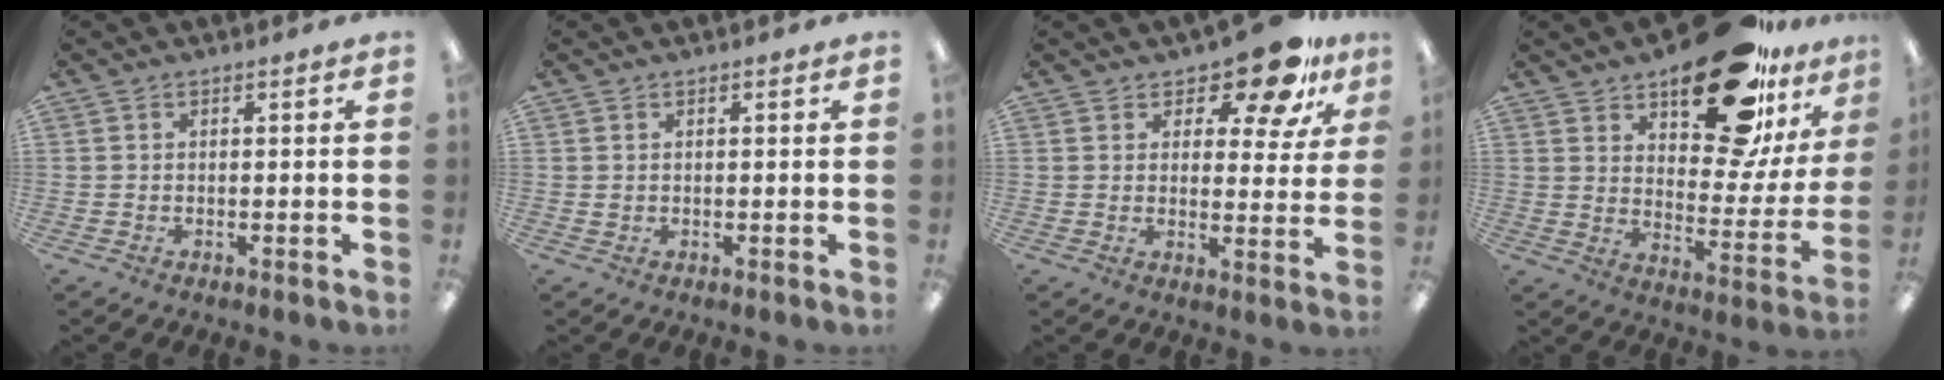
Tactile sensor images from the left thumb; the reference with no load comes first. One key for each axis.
{"total": 0.5, "fx": 0.3, "fy": 0.4, "fz": 0.2, "tx": -0.003, "ty": 0.004, "tz": 0.005}
{"total": 11.7, "fx": 8.6, "fy": 4.8, "fz": 6.3, "tx": -0.085, "ty": -0.047, "tz": 0.151}
{"total": 24.5, "fx": 17.1, "fy": 10.4, "fz": 14.1, "tx": -0.183, "ty": -0.106, "tz": 0.283}